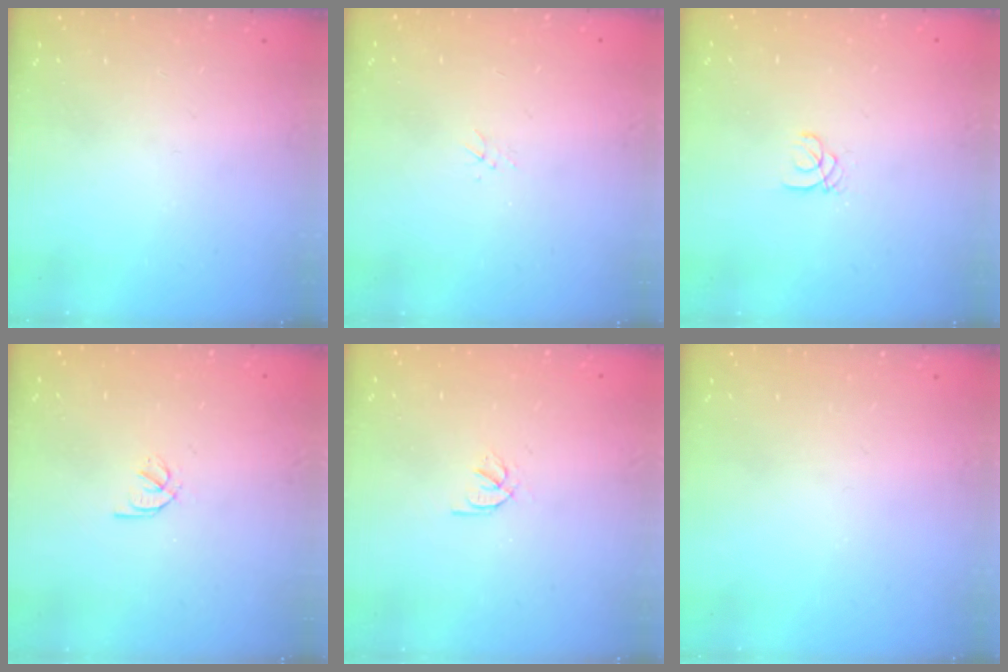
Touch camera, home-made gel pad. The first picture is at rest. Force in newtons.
{"total": 1.5, "press": 1.5, "slide": 0.2}
{"total": 1.4, "press": 1.4, "slide": 0.1}
{"total": 1.6, "press": 1.6, "slide": 0.3}
{"total": 2.2, "press": 2.2, "slide": 0.2}
{"total": 0.0}